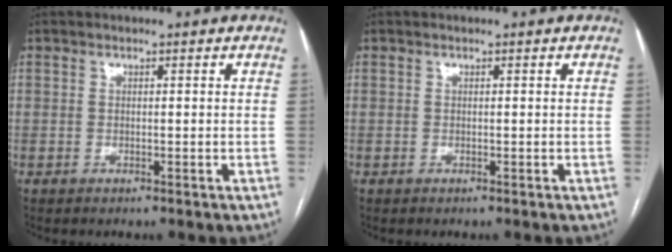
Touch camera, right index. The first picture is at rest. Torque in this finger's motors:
{"motor_torque": [0.00, 0.00, 0.00, 0.00]}